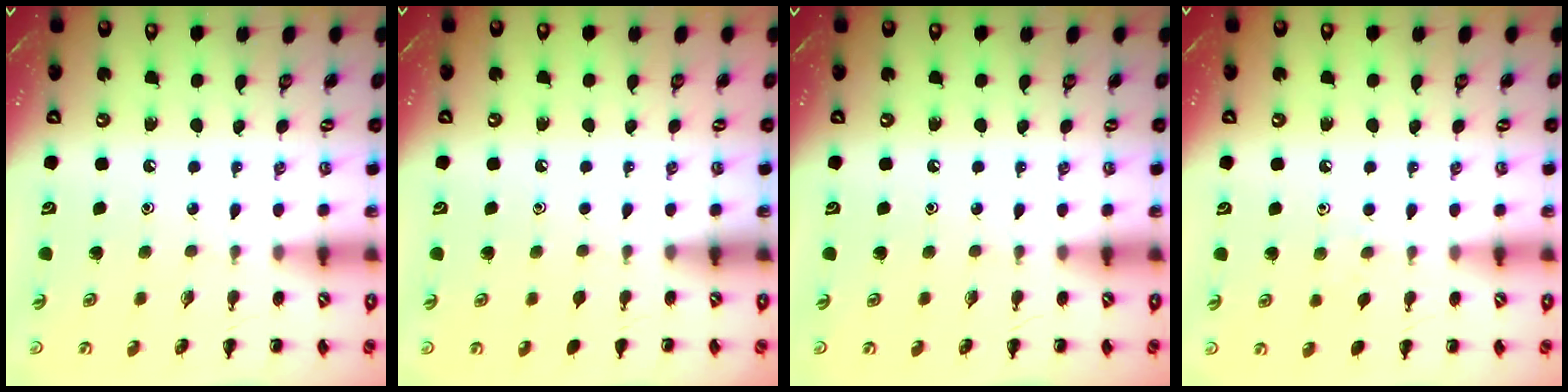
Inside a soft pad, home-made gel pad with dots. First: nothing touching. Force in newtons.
{"total": 1.1, "press": 1.1, "slide": 0.2}
{"total": 0.0}
{"total": 3.2, "press": 3.0, "slide": 1.3}